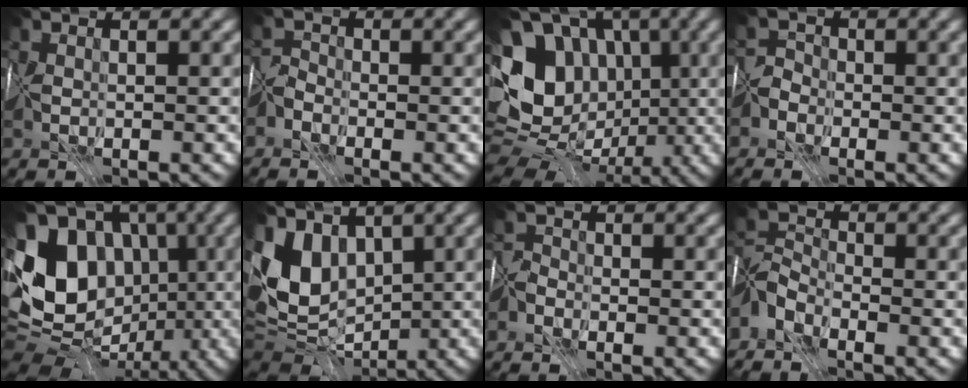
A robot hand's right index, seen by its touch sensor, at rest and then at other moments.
{"total": 1.3, "force": [-1.1, -0.2, -0.7], "torque": [0.008, 0.012, -0.031]}
{"total": 12.7, "force": [0.7, 10.9, 6.6], "torque": [-0.136, 0.011, 0.017]}
{"total": 1.5, "force": [-1.3, 0.6, -0.5], "torque": [0.013, 0.009, -0.032]}
{"total": 12.4, "force": [0.9, 9.9, 7.4], "torque": [-0.153, 0.019, 0.000]}
{"total": 7.7, "force": [2.0, 5.6, 4.9], "torque": [-0.113, -0.003, 0.034]}
{"total": 1.2, "force": [-0.8, -0.3, -0.8], "torque": [0.012, 0.011, -0.026]}
{"total": 2.6, "force": [-2.5, 0.6, 0.4], "torque": [-0.012, 0.007, -0.064]}